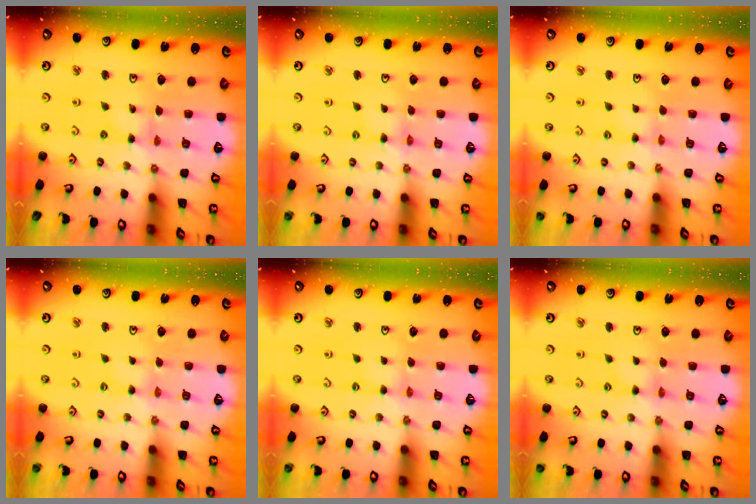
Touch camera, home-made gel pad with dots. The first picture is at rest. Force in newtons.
{"total": 1.2, "press": 1.2, "slide": 0.2}
{"total": 2.4, "press": 2.4, "slide": 0.4}
{"total": 0.0}
{"total": 0.7, "press": 0.7, "slide": 0.1}
{"total": 1.1, "press": 1.1, "slide": 0.2}